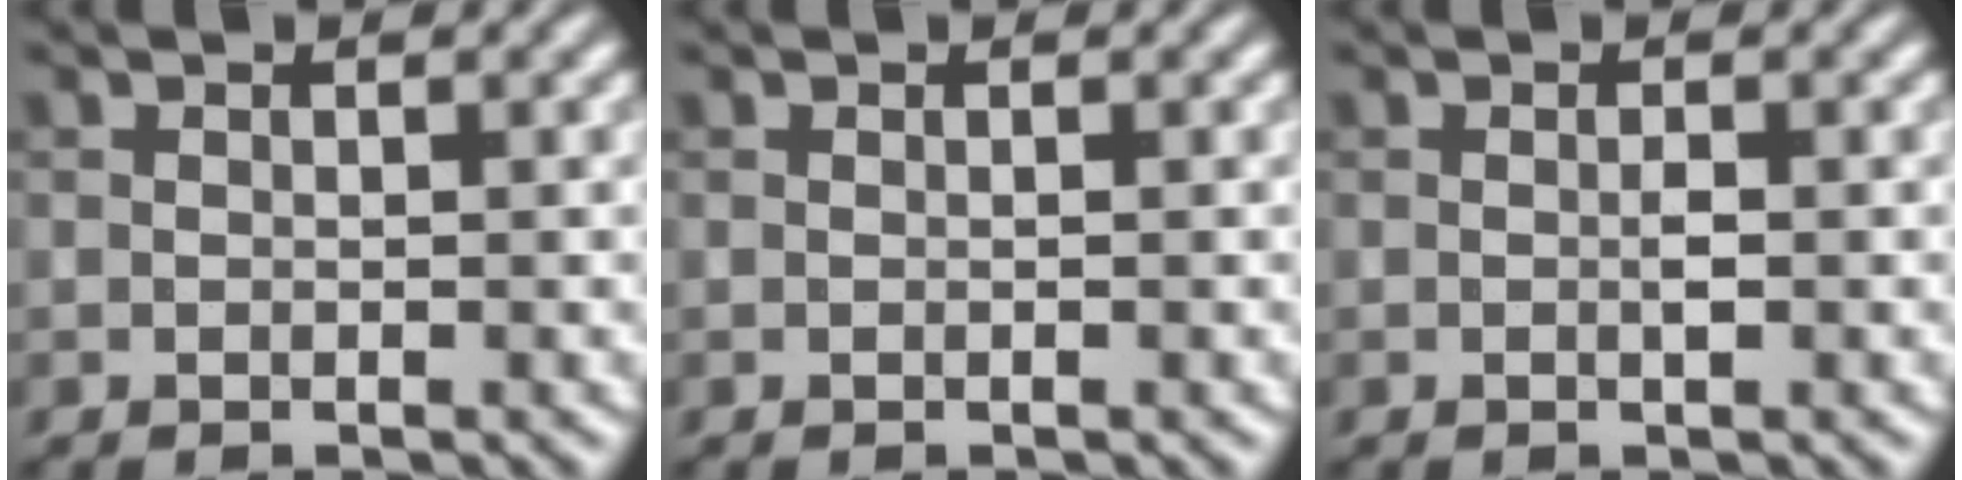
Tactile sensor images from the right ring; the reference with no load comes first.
{"total": 0.0}
{"total": 0.8, "force": [0.0, 0.1, 0.7], "torque": [-0.015, 0.000, -0.001]}